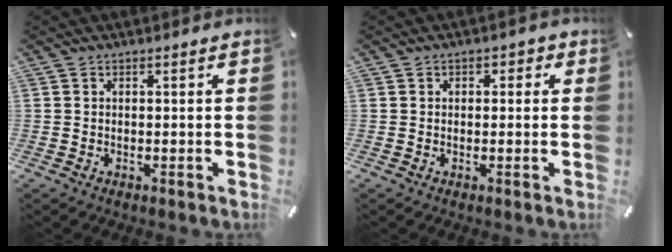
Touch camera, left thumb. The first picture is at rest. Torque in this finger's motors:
{"motor_torque": [0.02, -0.06, 0.08, 0.07, -0.01]}